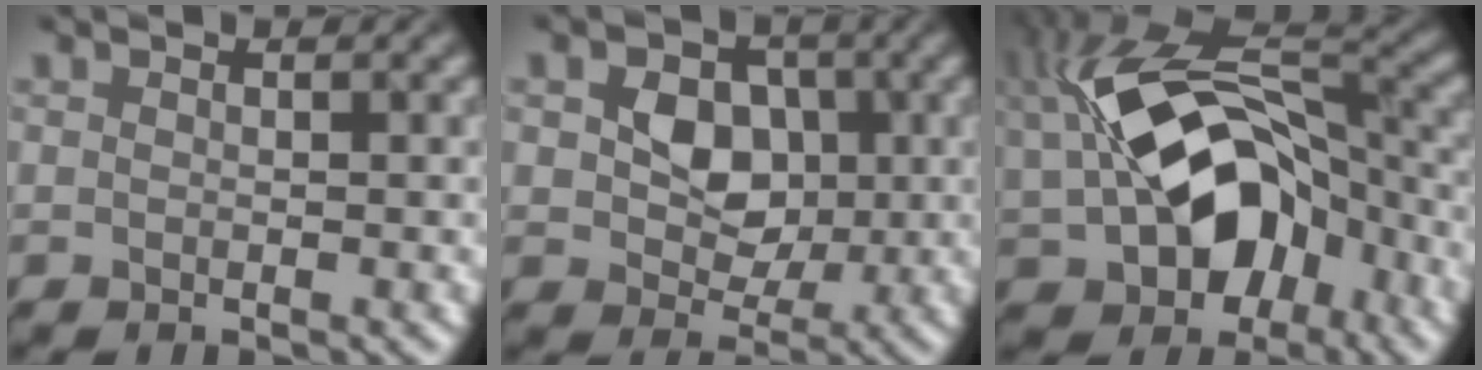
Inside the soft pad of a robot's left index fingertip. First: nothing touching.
{"total": 4.1, "force": [0.2, 3.4, 2.2], "torque": [-0.048, -0.008, -0.002]}
{"total": 13.3, "force": [-1.5, 8.6, 10.0], "torque": [-0.171, -0.012, -0.013]}